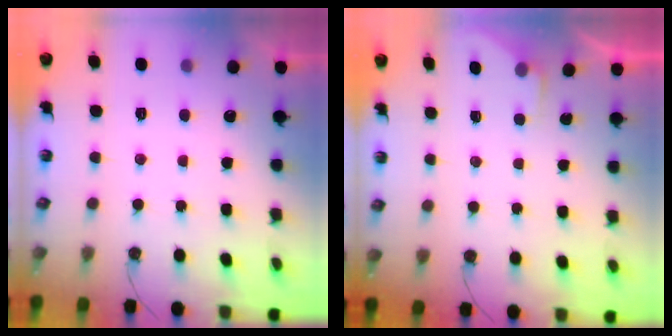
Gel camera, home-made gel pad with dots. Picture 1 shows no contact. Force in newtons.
{"total": 2.6, "press": 2.6, "slide": 0.5}